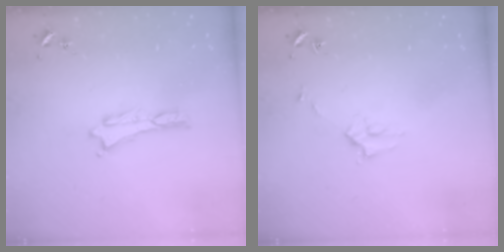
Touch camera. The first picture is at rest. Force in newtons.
{"total": 2.7, "press": 2.7, "slide": 0.3}